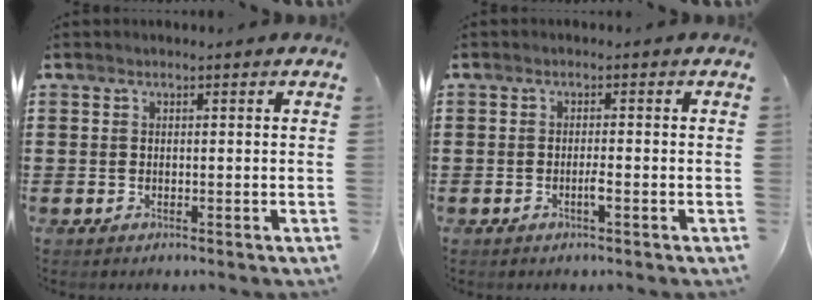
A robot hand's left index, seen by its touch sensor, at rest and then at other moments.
{"total": 1.5, "force": [-0.6, -0.1, 1.4], "torque": [-0.026, -0.002, -0.010]}